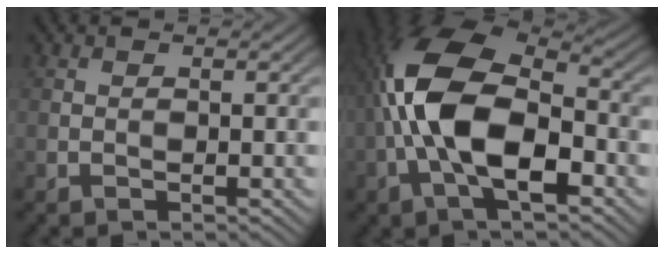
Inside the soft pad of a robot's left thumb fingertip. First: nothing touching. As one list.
[{"total": 13.9, "force": [-2.5, 7.1, 11.7], "torque": [-0.243, 0.009, -0.066]}]